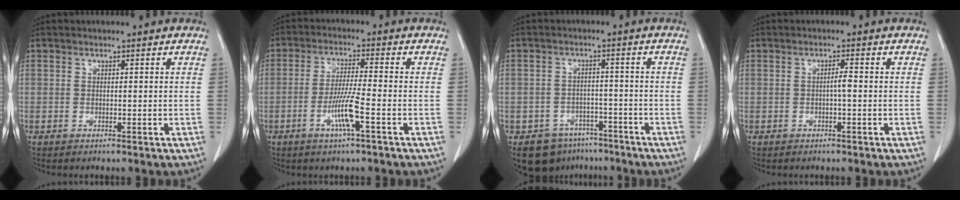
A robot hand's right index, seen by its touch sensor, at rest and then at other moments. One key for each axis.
{"total": 6.4, "fx": -2.6, "fy": -0.3, "fz": 5.8, "tx": -0.115, "ty": -0.007, "tz": -0.050}
{"total": 7.5, "fx": -5.4, "fy": 5.1, "fz": 1.1, "tx": -0.008, "ty": 0.014, "tz": -0.075}
{"total": 1.4, "fx": -0.3, "fy": 0.0, "fz": 1.3, "tx": -0.024, "ty": 0.002, "tz": -0.003}